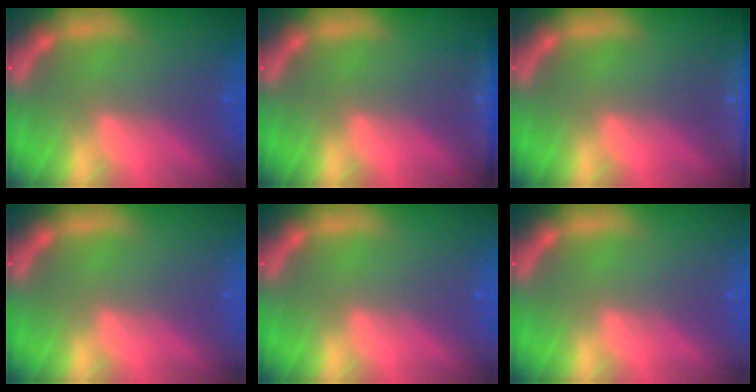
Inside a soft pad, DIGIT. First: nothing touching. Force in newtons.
{"total": 2.4}
{"total": 5.5}
{"total": 0.0}
{"total": 0.0}
{"total": 0.0}